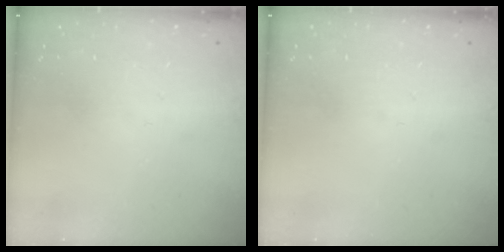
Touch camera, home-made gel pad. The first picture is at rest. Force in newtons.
{"total": 0.0}